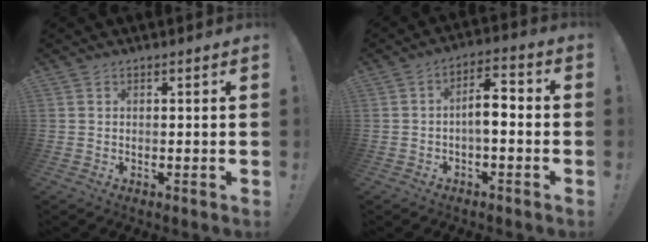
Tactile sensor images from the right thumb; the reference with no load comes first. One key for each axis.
{"total": 7.7, "fx": -1.2, "fy": 3.2, "fz": 6.9, "tx": -0.119, "ty": 0.010, "tz": -0.022}